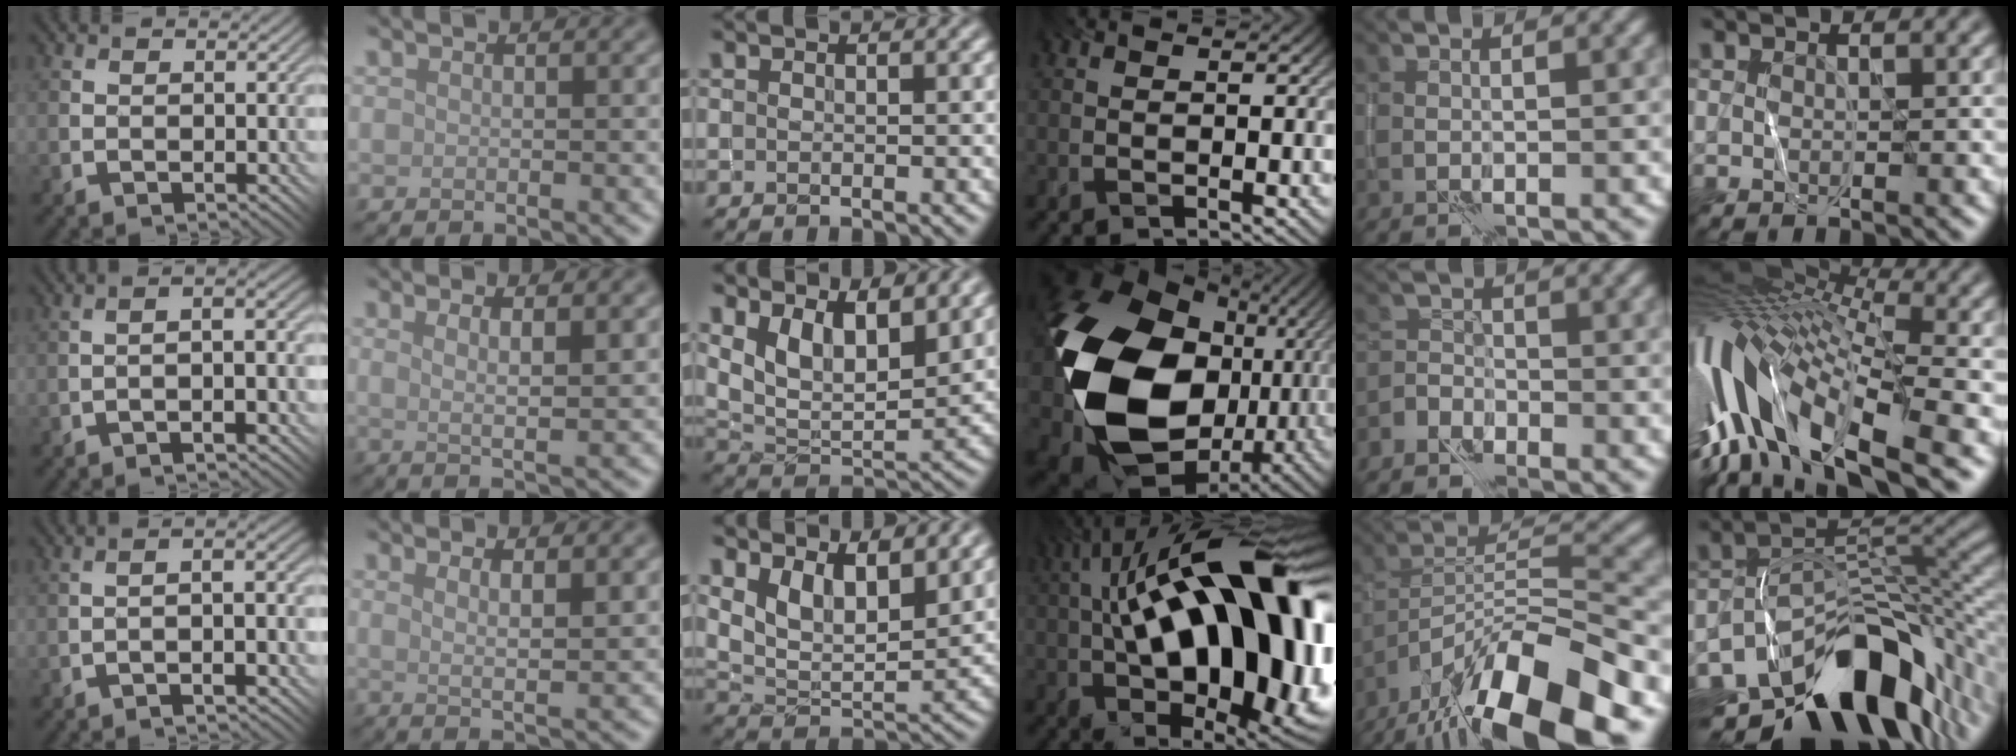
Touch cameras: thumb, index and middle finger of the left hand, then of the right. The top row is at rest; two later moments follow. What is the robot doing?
{"motion": "wrap", "object": "yarn"}